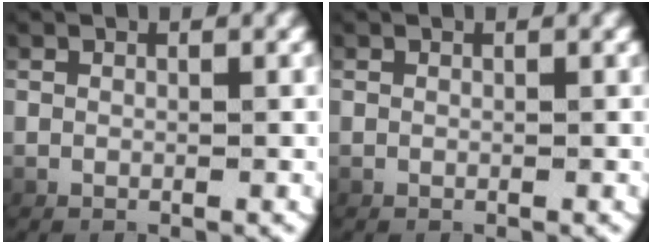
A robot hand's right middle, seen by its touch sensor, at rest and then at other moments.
{"total": 0.0}